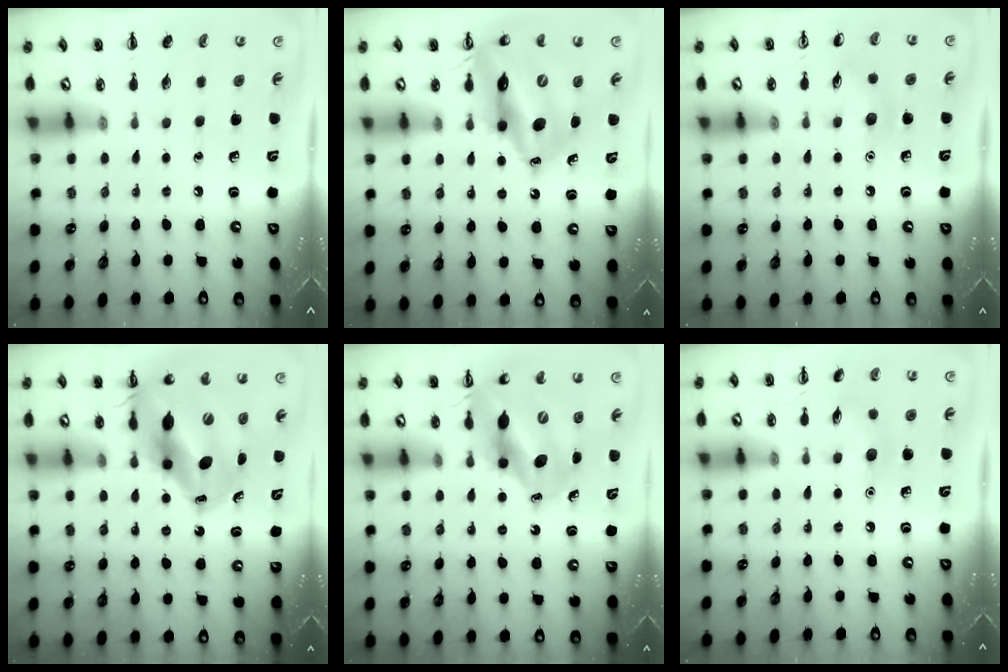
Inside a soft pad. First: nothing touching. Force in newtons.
{"total": 16.1, "press": 15.4, "slide": 4.5}
{"total": 5.4, "press": 5.2, "slide": 1.5}
{"total": 12.9, "press": 12.3, "slide": 3.9}
{"total": 9.9, "press": 9.7, "slide": 2.0}
{"total": 6.0, "press": 5.8, "slide": 1.5}